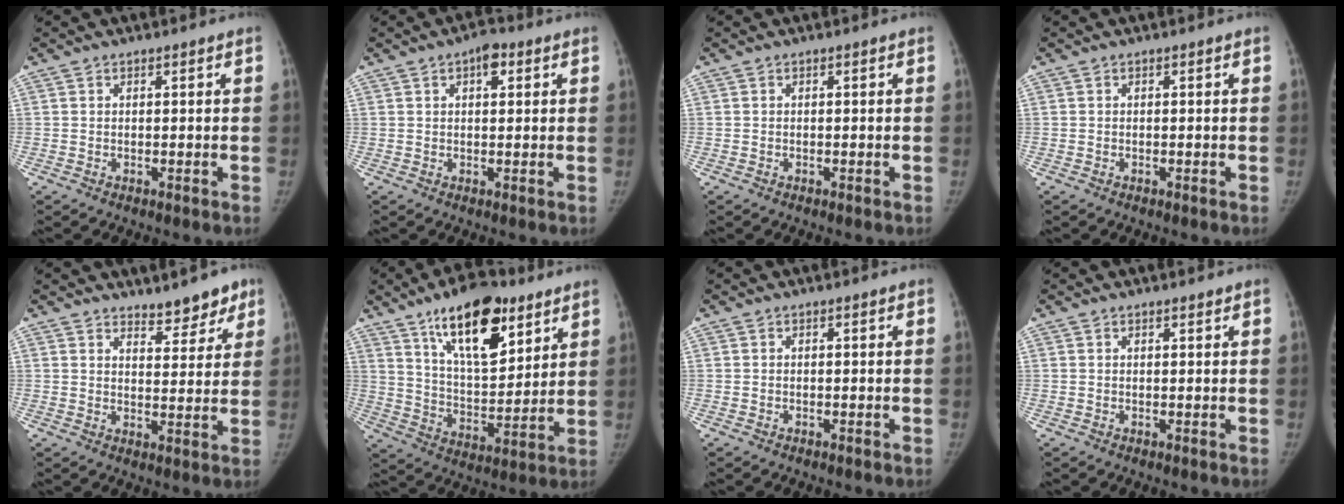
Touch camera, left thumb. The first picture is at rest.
{"total": 3.8, "force": [1.7, 2.1, 2.7], "torque": [-0.024, 0.000, 0.018]}
{"total": 0.0}
{"total": 0.0}
{"total": 6.4, "force": [5.1, 3.0, 2.5], "torque": [0.009, -0.034, 0.071]}
{"total": 19.0, "force": [11.1, 8.2, 13.0], "torque": [-0.165, -0.057, 0.188]}
{"total": 0.0}
{"total": 0.5, "force": [0.5, 0.2, 0.0], "torque": [0.001, -0.004, 0.005]}